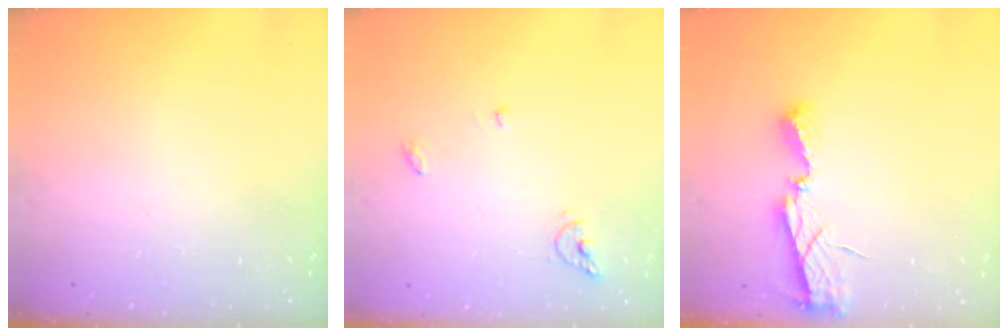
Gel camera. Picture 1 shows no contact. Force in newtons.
{"total": 5.7, "press": 5.7, "slide": 0.5}
{"total": 6.2, "press": 6.2, "slide": 0.2}